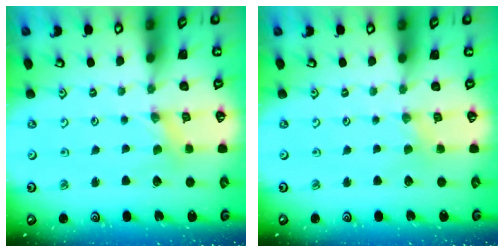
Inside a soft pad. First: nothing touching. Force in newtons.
{"total": 1.1, "press": 1.1, "slide": 0.2}